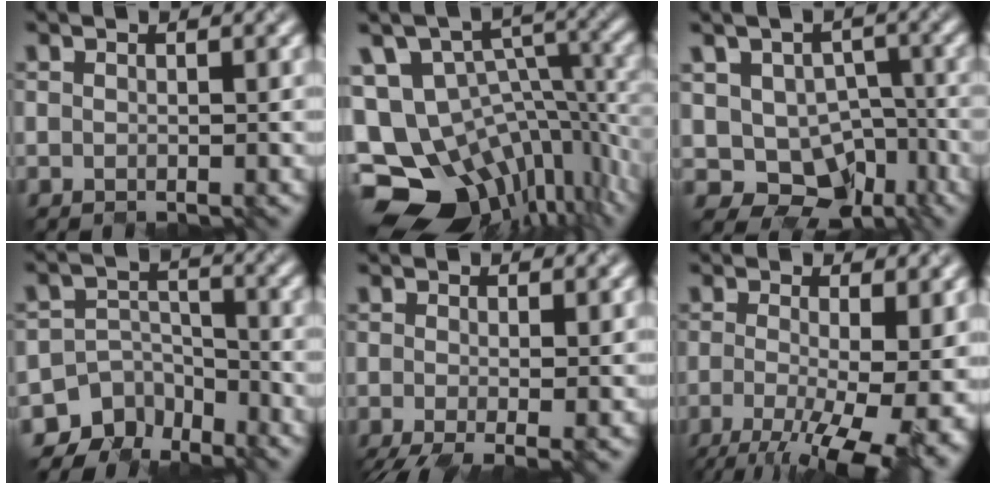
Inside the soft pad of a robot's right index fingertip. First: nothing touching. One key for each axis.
{"total": 15.0, "fx": -6.7, "fy": 10.2, "fz": 8.6, "tx": -0.170, "ty": 0.005, "tz": -0.100}
{"total": 9.3, "fx": -3.4, "fy": 7.5, "fz": 4.4, "tx": -0.055, "ty": -0.012, "tz": -0.056}
{"total": 6.6, "fx": -5.2, "fy": 3.9, "fz": 0.7, "tx": 0.010, "ty": -0.005, "tz": -0.079}
{"total": 4.1, "fx": -1.7, "fy": 1.0, "fz": 3.6, "tx": -0.070, "ty": -0.015, "tz": -0.033}
{"total": 12.7, "fx": -3.8, "fy": 4.5, "fz": 11.3, "tx": -0.162, "ty": -0.026, "tz": -0.048}